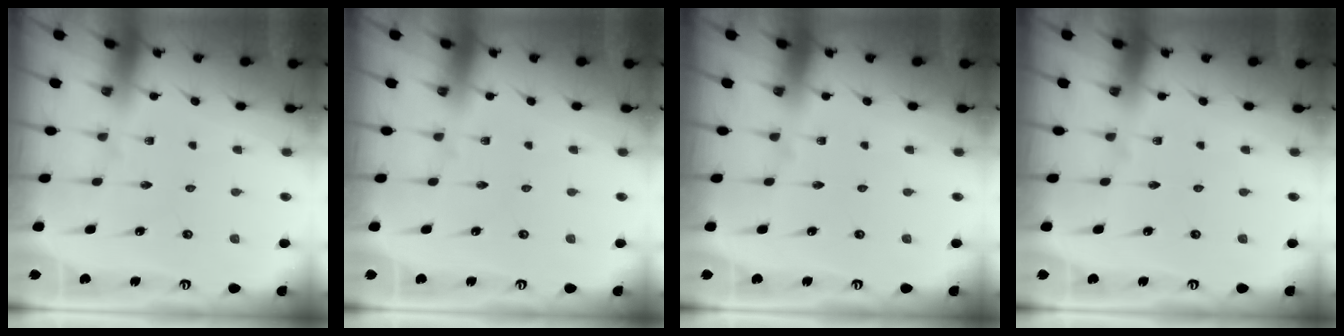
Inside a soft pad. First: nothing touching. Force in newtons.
{"total": 0.0}
{"total": 0.0}
{"total": 0.0}